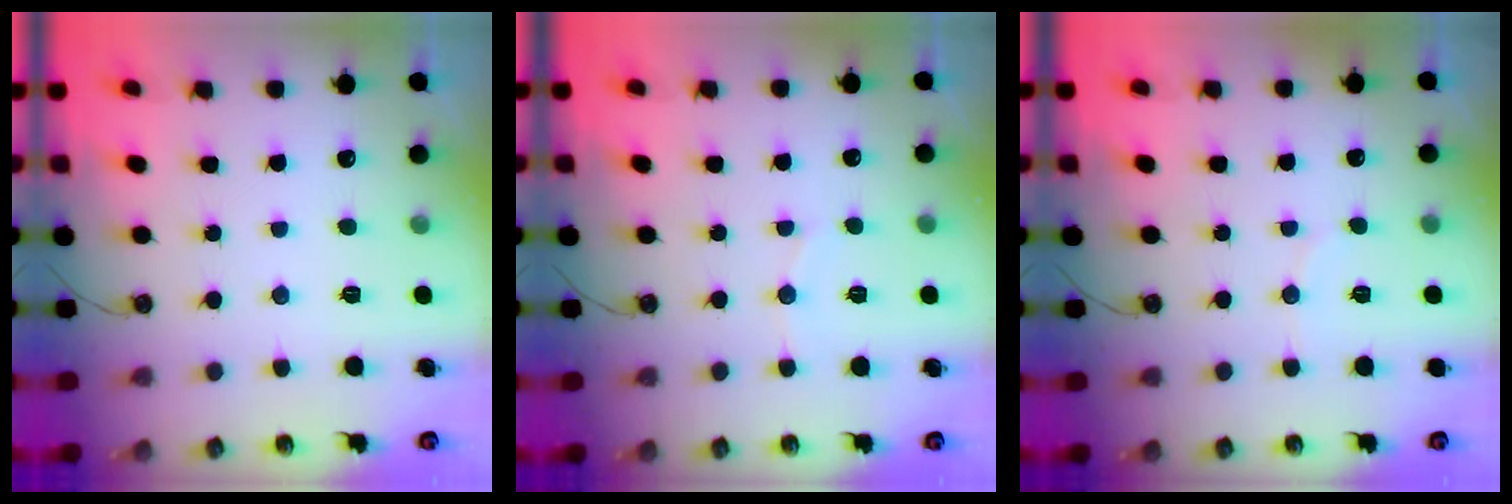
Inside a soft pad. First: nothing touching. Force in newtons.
{"total": 4.3, "press": 4.2, "slide": 0.4}
{"total": 1.8, "press": 1.8, "slide": 0.2}